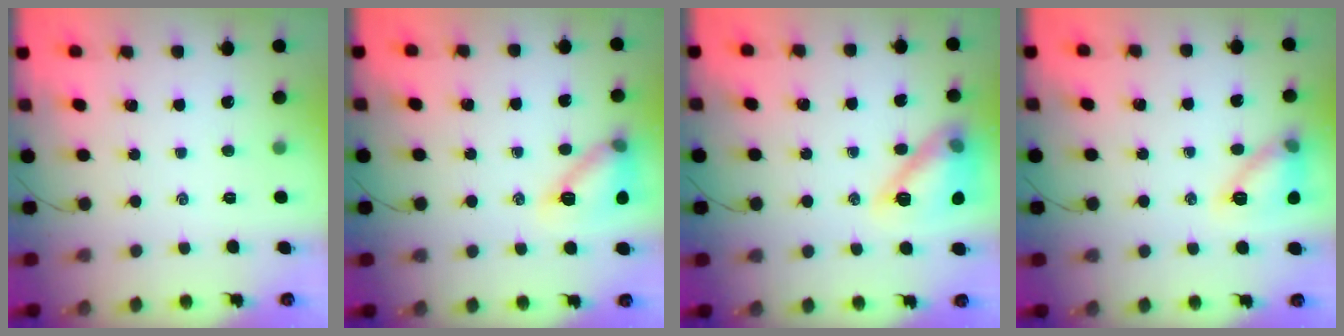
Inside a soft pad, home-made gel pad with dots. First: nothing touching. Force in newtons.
{"total": 13.5, "press": 13.5, "slide": 1.1}
{"total": 15.3, "press": 15.2, "slide": 1.7}
{"total": 12.1, "press": 12.1, "slide": 0.8}